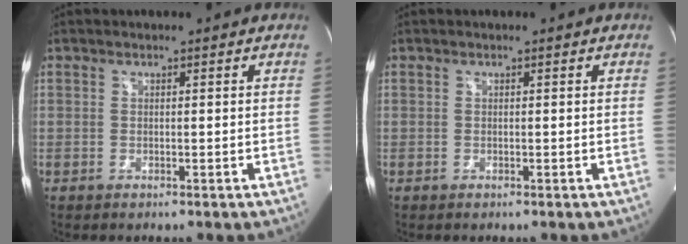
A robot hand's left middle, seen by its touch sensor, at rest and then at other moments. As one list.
[{"total": 0.0}]